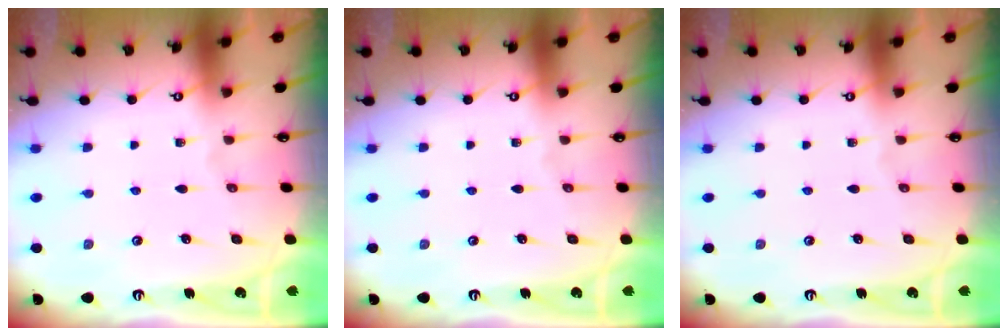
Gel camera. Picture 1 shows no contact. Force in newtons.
{"total": 0.0}
{"total": 0.0}